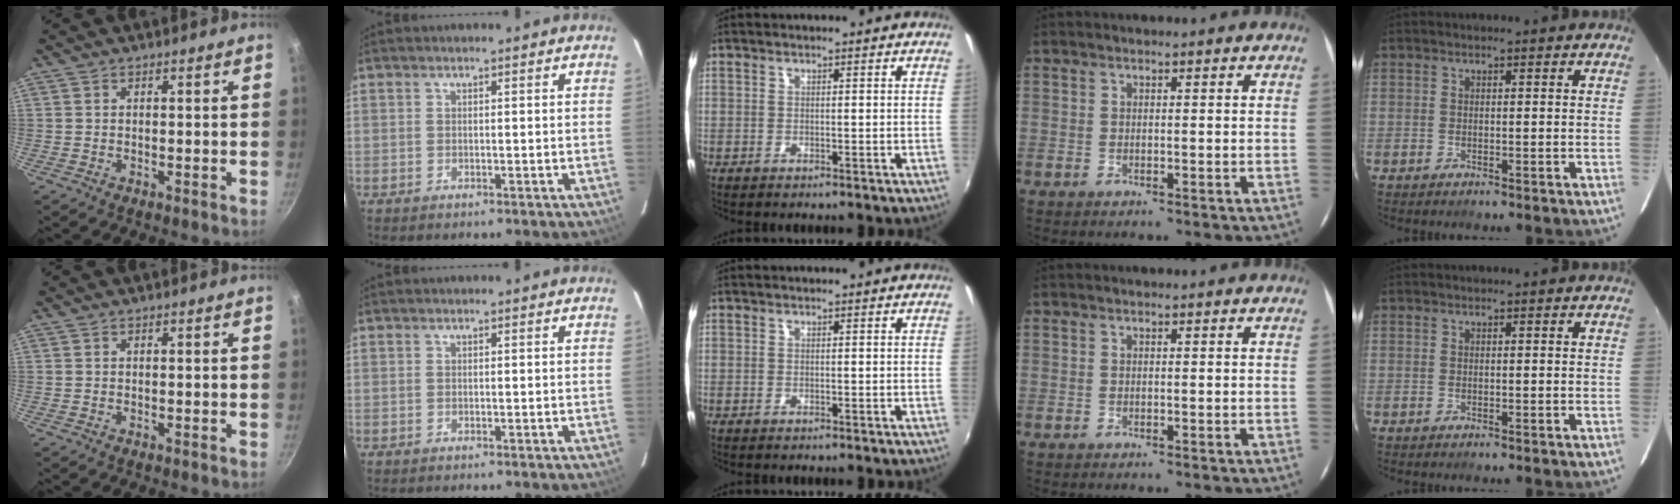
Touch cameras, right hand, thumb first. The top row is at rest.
{}